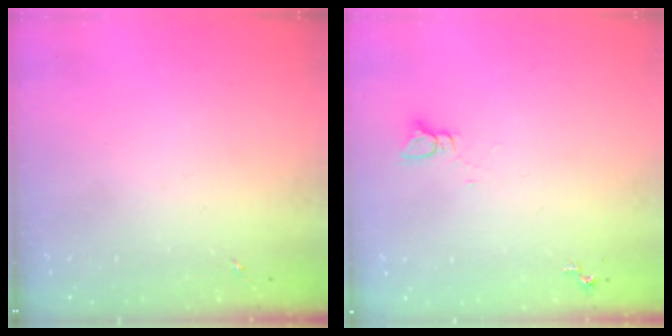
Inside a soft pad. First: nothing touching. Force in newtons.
{"total": 2.2, "press": 2.2, "slide": 0.1}